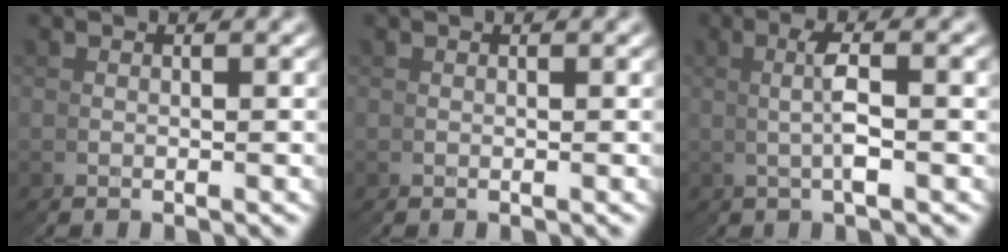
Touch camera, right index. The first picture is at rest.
{"total": 0.0}
{"total": 2.5, "force": [0.4, -0.7, 2.4], "torque": [-0.036, 0.018, 0.002]}